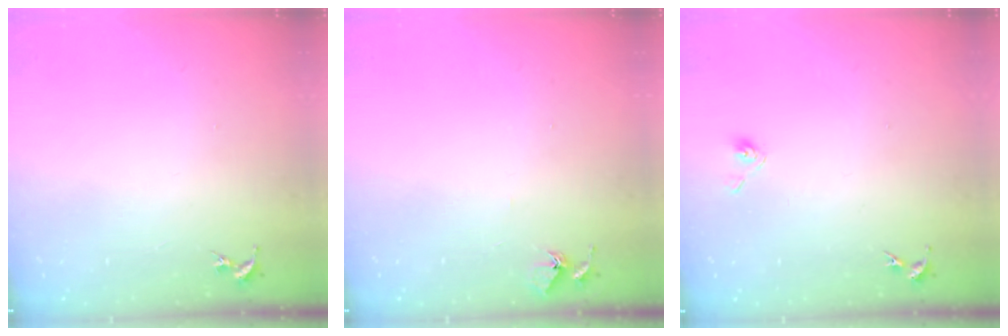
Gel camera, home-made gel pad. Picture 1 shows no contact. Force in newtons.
{"total": 5.7, "press": 5.7, "slide": 0.7}
{"total": 3.9, "press": 3.4, "slide": 2.0}